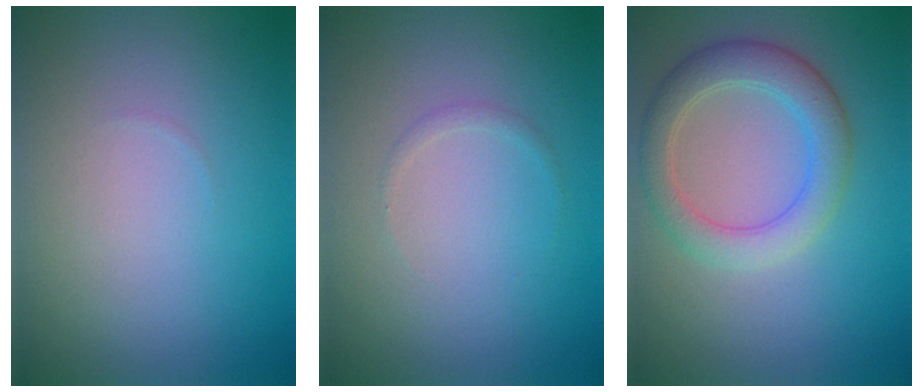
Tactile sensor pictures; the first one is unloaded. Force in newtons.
{"total": 0.6, "press": 0.6, "slide": 0.1}
{"total": 4.1, "press": 4.1, "slide": 0.1}